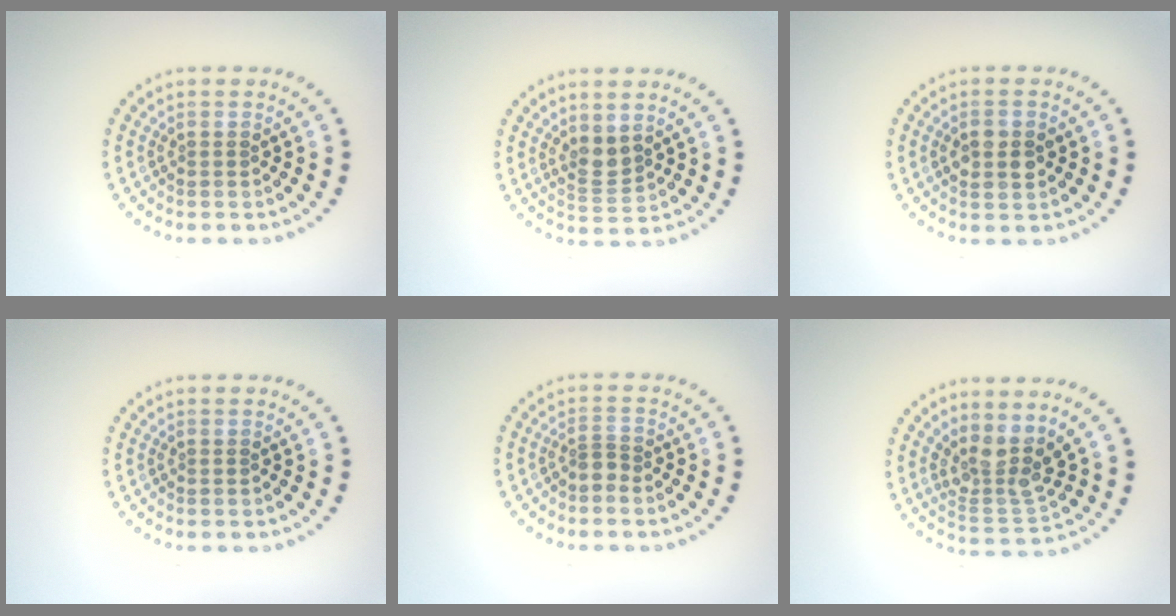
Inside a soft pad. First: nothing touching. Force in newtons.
{"total": 2.2, "press": 1.8, "slide": 1.2}
{"total": 2.9, "press": 2.9, "slide": 0.1}
{"total": 0.0}
{"total": 0.9, "press": 0.6, "slide": 0.7}
{"total": 3.7, "press": 2.8, "slide": 2.4}